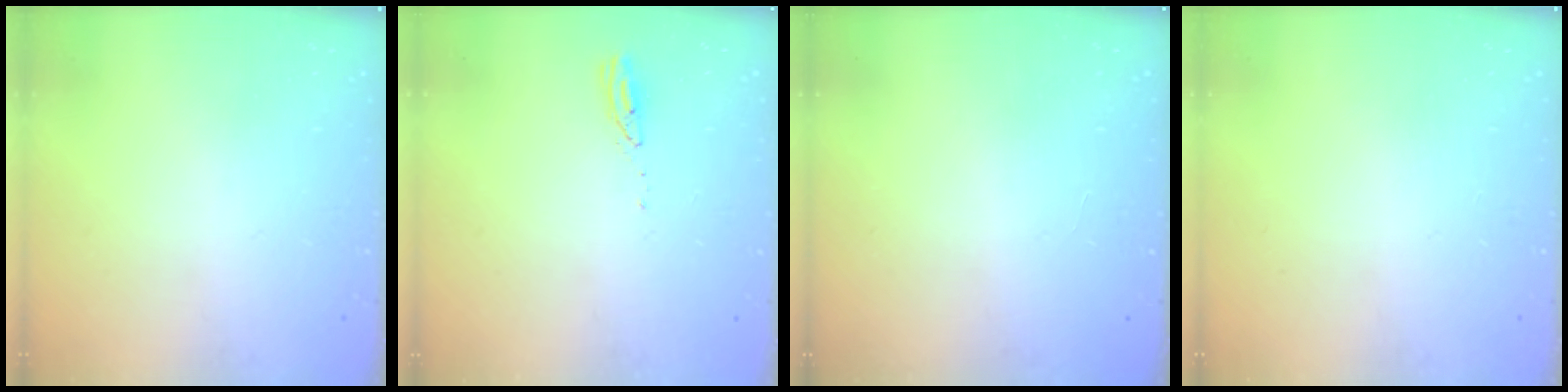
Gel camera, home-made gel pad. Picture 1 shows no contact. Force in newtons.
{"total": 2.9, "press": 2.8, "slide": 0.4}
{"total": 0.0}
{"total": 0.0}